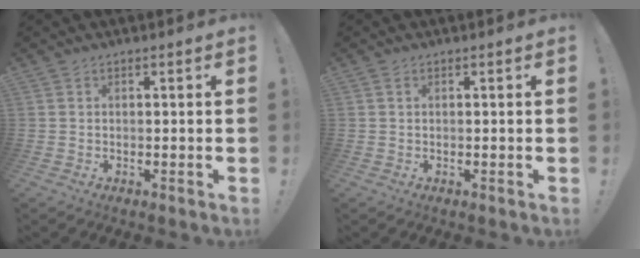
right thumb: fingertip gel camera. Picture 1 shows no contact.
{"total": 0.5, "force": [0.3, 0.1, 0.4], "torque": [-0.014, 0.003, 0.006]}